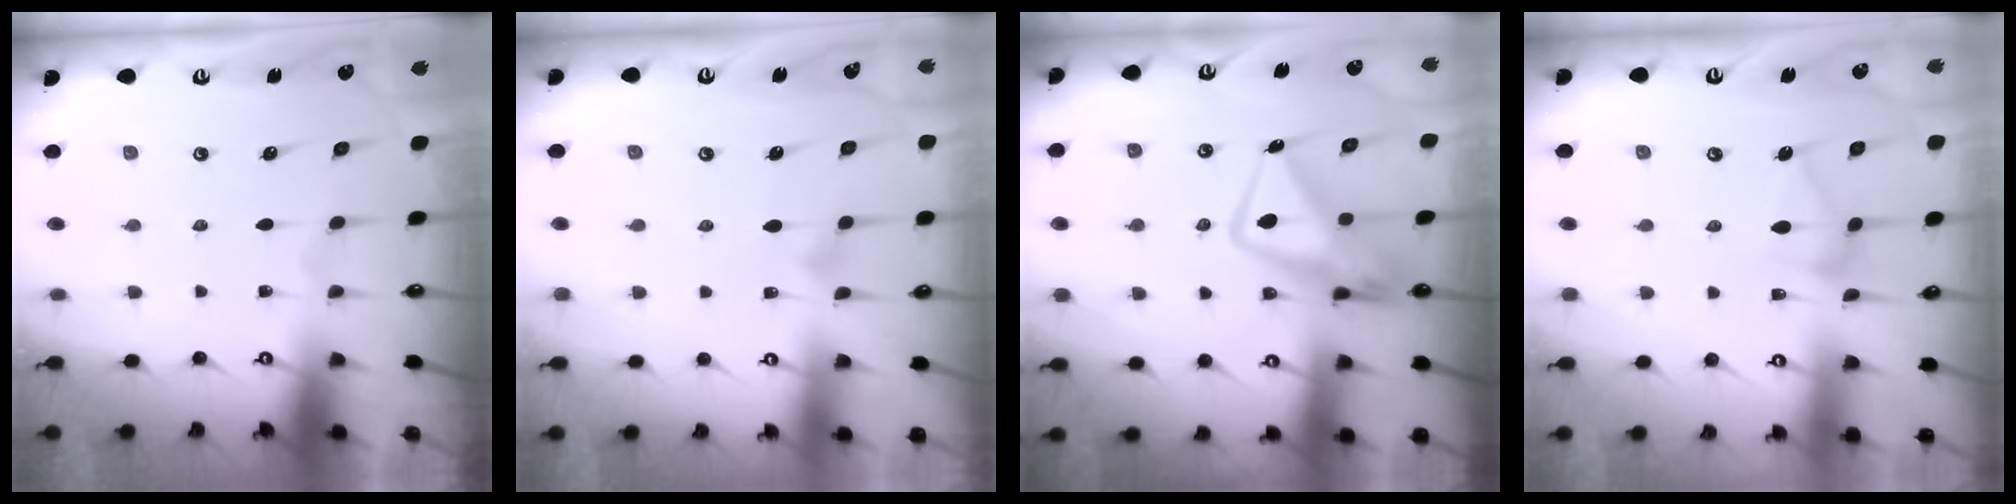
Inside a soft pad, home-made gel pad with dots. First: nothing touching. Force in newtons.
{"total": 7.7, "press": 7.7, "slide": 0.2}
{"total": 12.9, "press": 12.8, "slide": 1.4}
{"total": 10.4, "press": 10.4, "slide": 0.4}